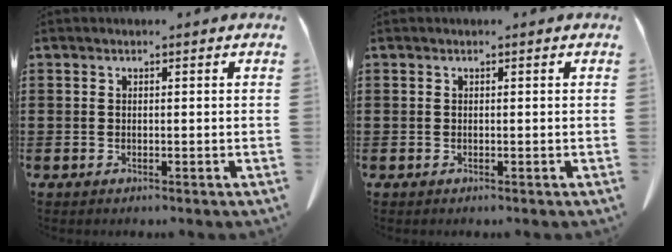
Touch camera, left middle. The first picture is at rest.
{"total": 0.0}